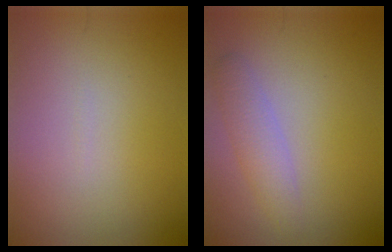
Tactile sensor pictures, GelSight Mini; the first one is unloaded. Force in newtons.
{"total": 2.4, "press": 2.3, "slide": 0.1}